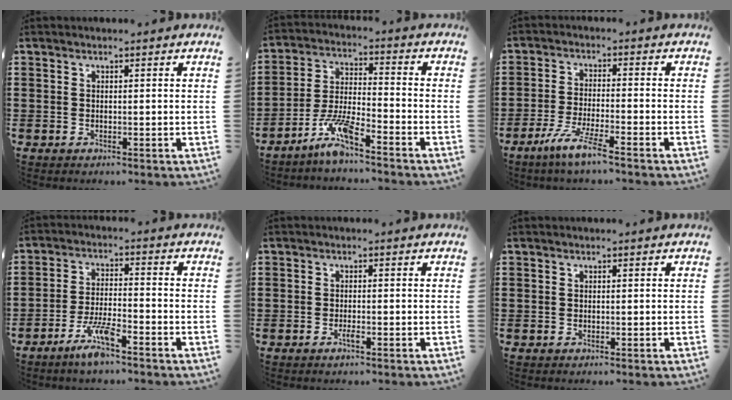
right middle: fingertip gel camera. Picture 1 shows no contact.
{"total": 7.3, "force": [-5.6, 0.7, 4.6], "torque": [-0.110, -0.012, -0.110]}
{"total": 5.8, "force": [-4.3, 0.1, 3.9], "torque": [-0.089, -0.014, -0.082]}
{"total": 6.3, "force": [-4.4, 0.9, 4.4], "torque": [-0.099, -0.006, -0.083]}
{"total": 1.4, "force": [-0.8, 0.1, 1.1], "torque": [-0.022, -0.006, -0.012]}
{"total": 0.0}